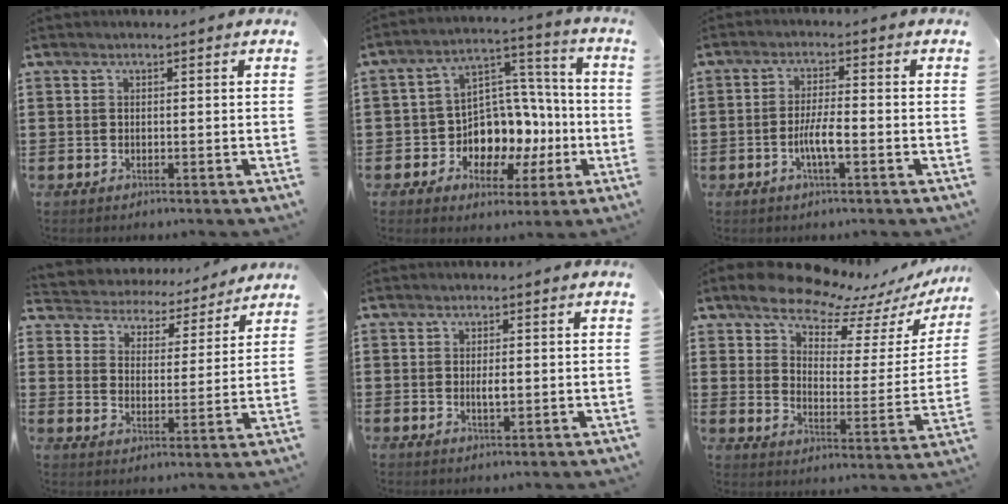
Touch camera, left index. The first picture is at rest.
{"total": 9.2, "force": [-1.8, 8.3, 3.5], "torque": [-0.080, 0.004, -0.022]}
{"total": 4.6, "force": [-1.5, 1.0, 4.2], "torque": [-0.086, 0.001, -0.032]}
{"total": 4.1, "force": [4.0, 0.5, -0.5], "torque": [-0.019, -0.036, 0.063]}
{"total": 2.0, "force": [-0.1, 0.6, 1.9], "torque": [-0.035, -0.001, -0.002]}
{"total": 8.9, "force": [8.1, 2.5, 2.7], "torque": [-0.067, -0.065, 0.140]}